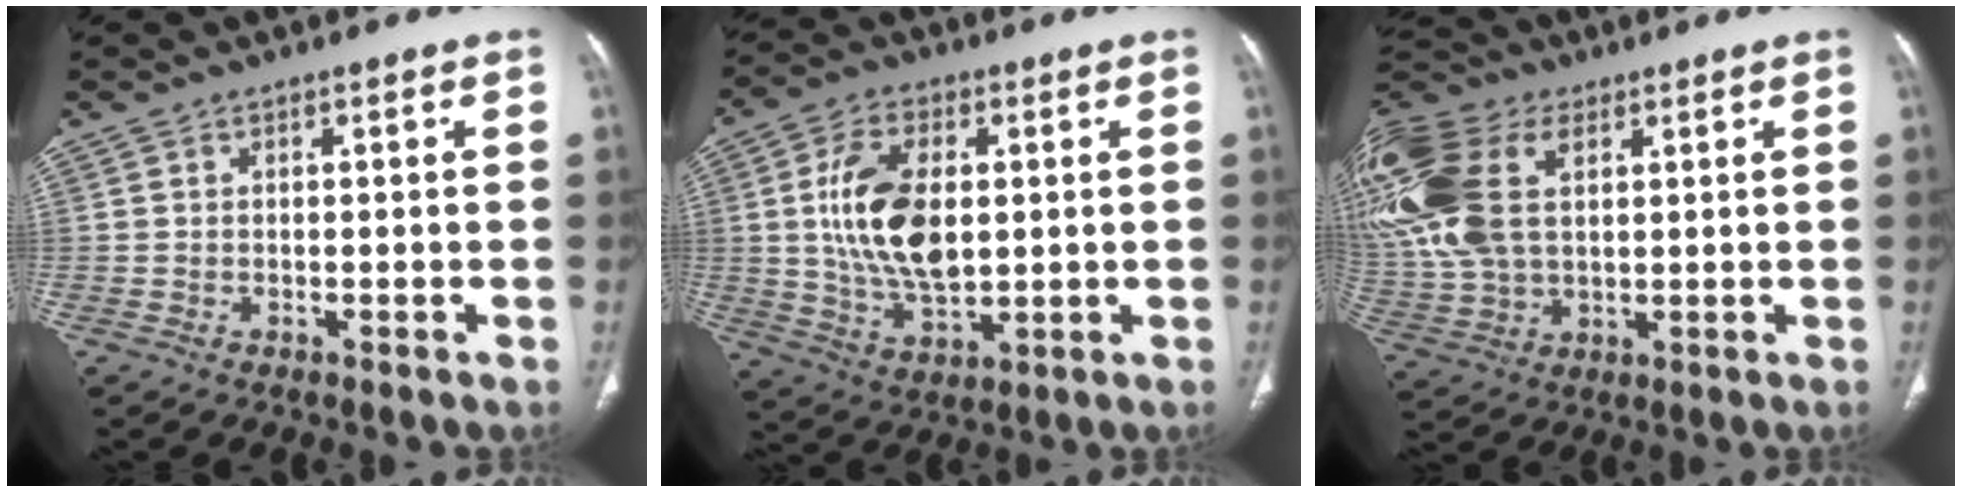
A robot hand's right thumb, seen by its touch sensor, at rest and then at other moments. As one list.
[{"total": 14.8, "force": [1.7, 8.3, 12.1], "torque": [-0.219, -0.007, 0.037]}, {"total": 24.7, "force": [7.6, 15.6, 17.6], "torque": [-0.442, 0.023, 0.149]}]